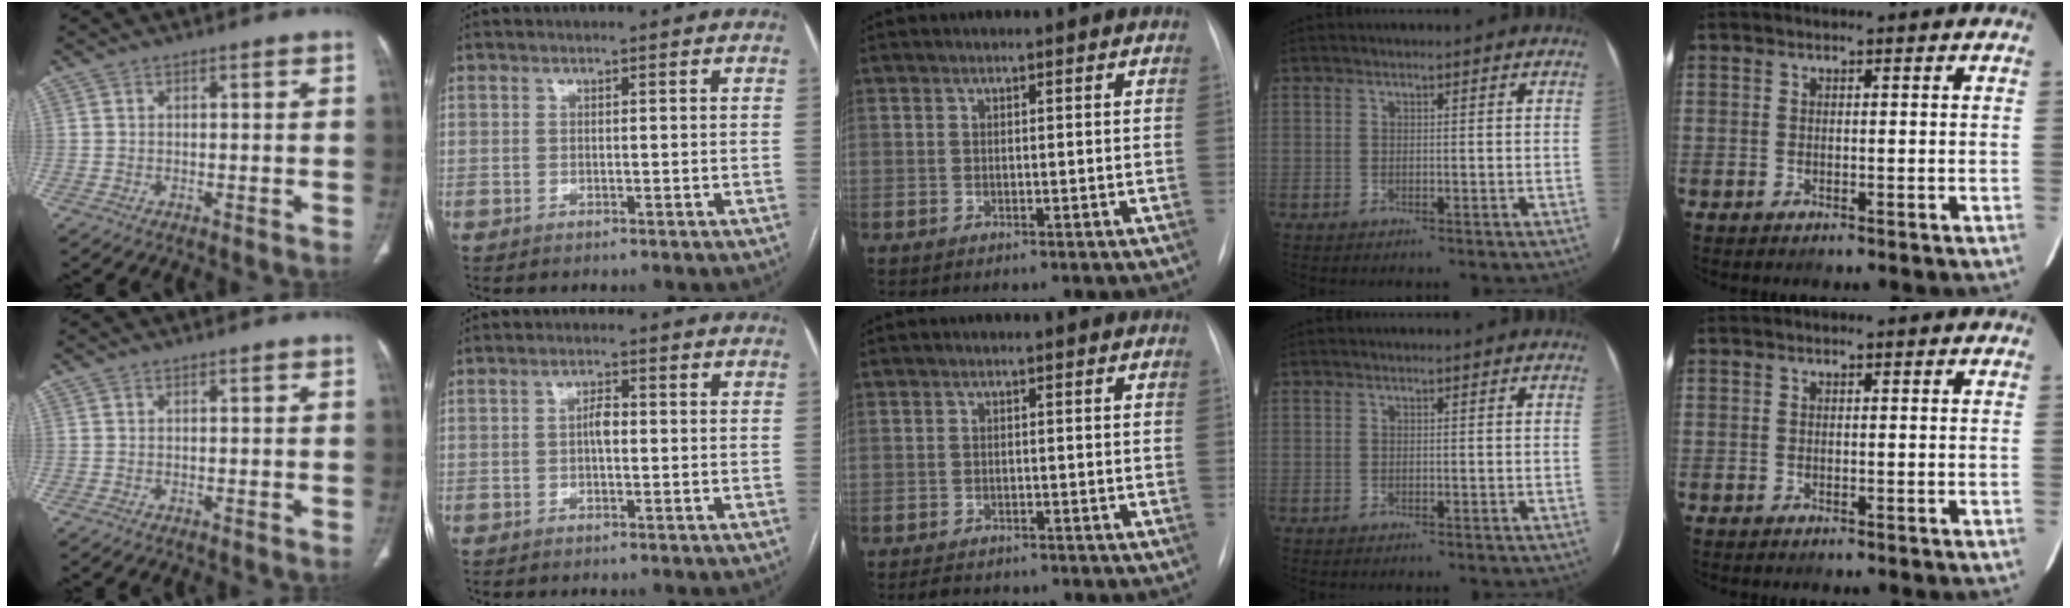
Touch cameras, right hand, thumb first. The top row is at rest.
{"index": {"total": 2.2, "force": [-0.1, 0.8, 2.0], "torque": [-0.034, 0.005, -0.003]}, "middle": {"total": 2.6, "force": [-2.3, 1.1, 0.8], "torque": [-0.019, -0.004, -0.030]}}